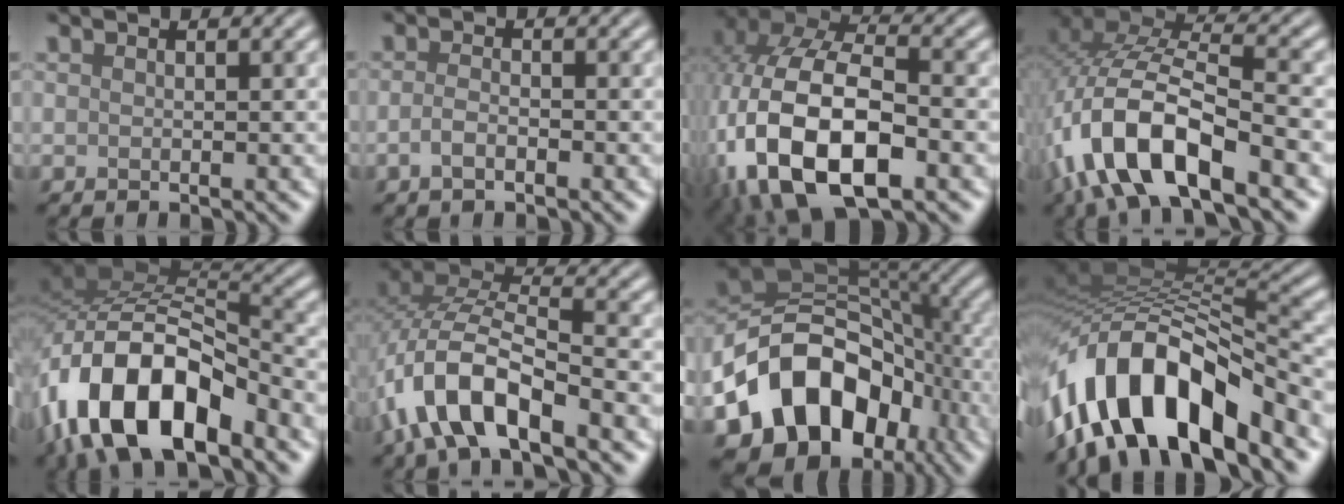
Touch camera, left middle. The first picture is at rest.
{"total": 1.5, "force": [-0.8, 0.5, 1.1], "torque": [-0.026, 0.000, -0.018]}
{"total": 15.1, "force": [-5.0, 8.7, 11.2], "torque": [-0.244, -0.021, -0.086]}
{"total": 12.3, "force": [-5.2, 5.2, 9.9], "torque": [-0.211, -0.002, -0.098]}
{"total": 14.7, "force": [-7.4, 7.1, 10.5], "torque": [-0.200, 0.003, -0.145]}
{"total": 9.5, "force": [-4.7, 3.9, 7.2], "torque": [-0.146, 0.010, -0.093]}
{"total": 13.9, "force": [-6.2, 10.0, 7.5], "torque": [-0.135, 0.001, -0.114]}
{"total": 13.0, "force": [-6.6, 5.7, 9.5], "torque": [-0.157, 0.003, -0.116]}